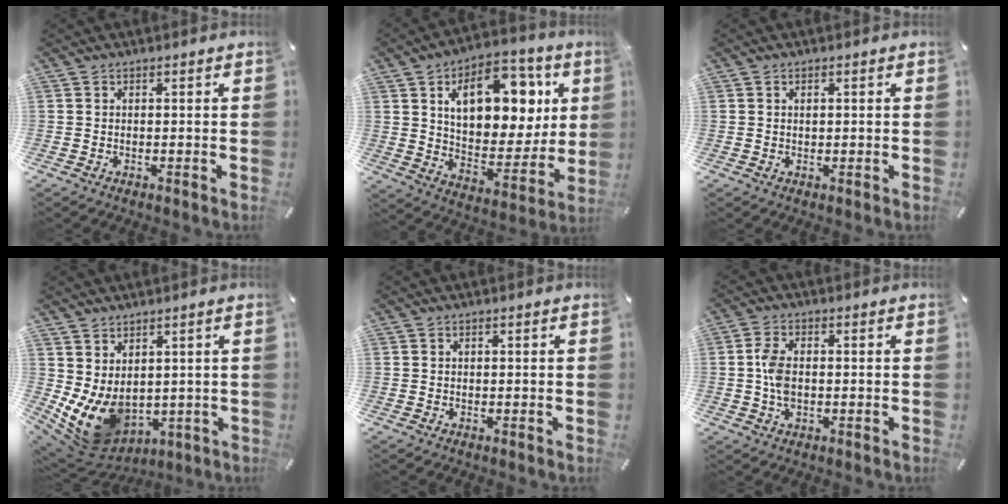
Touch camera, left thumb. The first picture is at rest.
{"total": 18.3, "force": [8.0, 11.7, 11.6], "torque": [-0.167, -0.035, 0.139]}
{"total": 0.9, "force": [0.2, 0.6, 0.6], "torque": [-0.014, 0.002, 0.003]}
{"total": 8.8, "force": [0.6, 7.2, 5.0], "torque": [-0.116, -0.023, 0.018]}
{"total": 0.0}
{"total": 5.1, "force": [-0.2, 3.1, 4.1], "torque": [-0.097, 0.000, -0.008]}